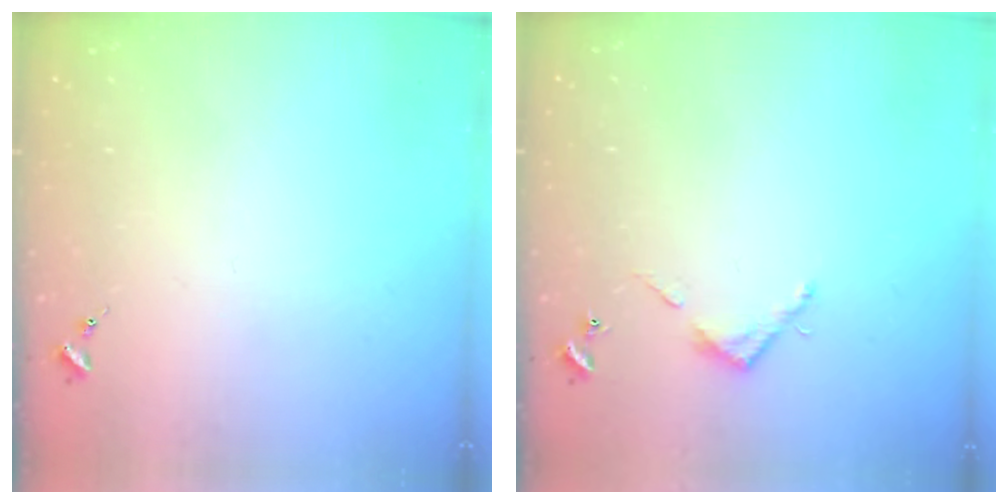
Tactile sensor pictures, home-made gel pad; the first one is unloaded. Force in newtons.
{"total": 3.7, "press": 3.7, "slide": 0.2}